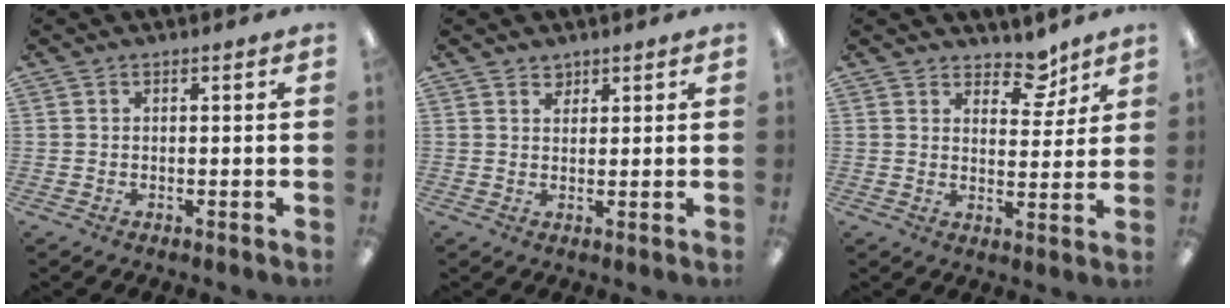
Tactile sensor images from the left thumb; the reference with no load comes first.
{"total": 2.1, "force": [1.8, 1.1, 0.4], "torque": [-0.001, -0.005, 0.033]}
{"total": 7.1, "force": [5.4, 3.7, 2.9], "torque": [-0.026, -0.029, 0.090]}